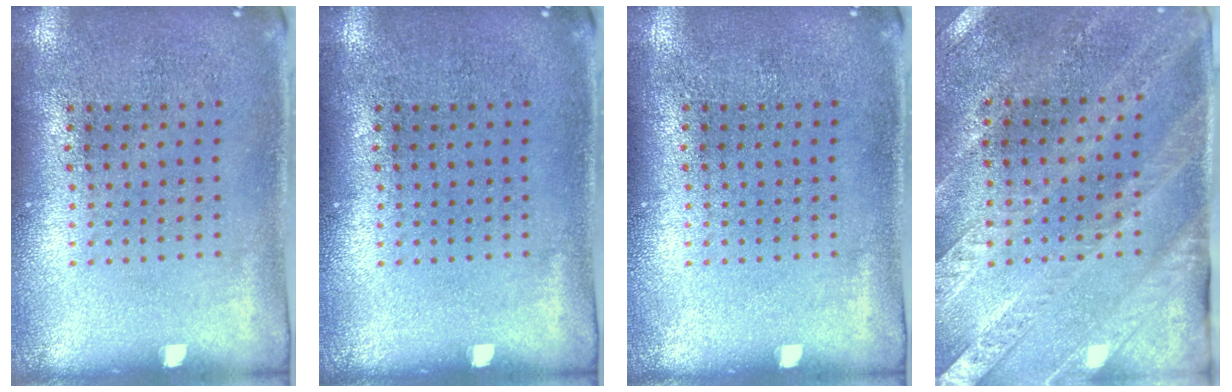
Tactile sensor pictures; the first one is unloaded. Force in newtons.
{"total": 0.0}
{"total": 0.0}
{"total": 2.6, "press": 2.3, "slide": 1.3}